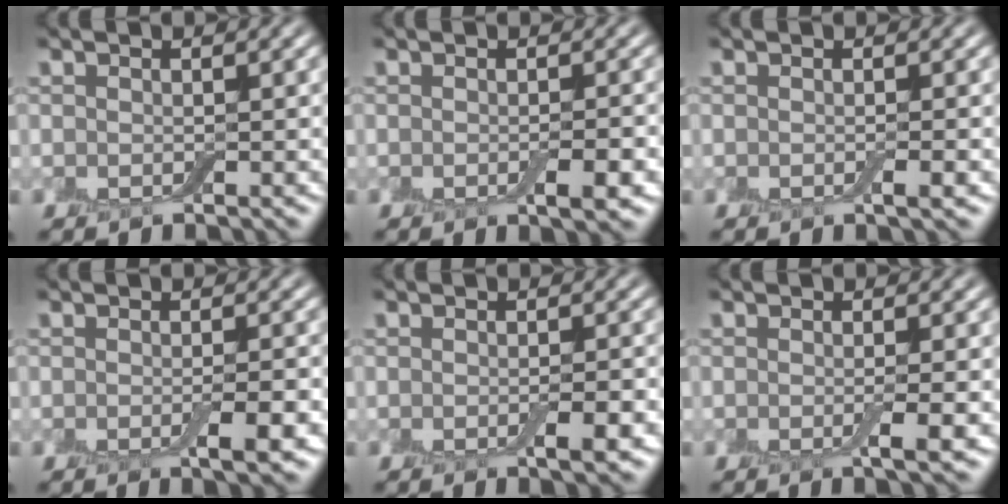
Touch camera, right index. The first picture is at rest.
{"total": 2.2, "force": [-0.7, 0.4, 2.0], "torque": [-0.029, -0.003, -0.009]}
{"total": 0.9, "force": [-0.2, 0.1, 0.9], "torque": [-0.014, -0.001, -0.005]}
{"total": 2.8, "force": [-0.8, 0.5, 2.7], "torque": [-0.041, -0.004, -0.011]}
{"total": 2.2, "force": [-0.6, 0.4, 2.1], "torque": [-0.030, -0.004, -0.008]}
{"total": 2.0, "force": [-0.3, 0.4, 2.0], "torque": [-0.029, -0.005, -0.007]}